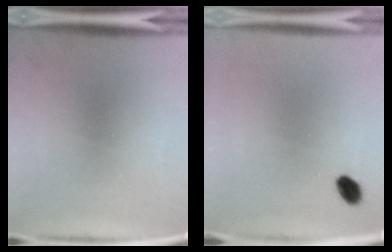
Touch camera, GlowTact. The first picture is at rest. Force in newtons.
{"total": 2.8}